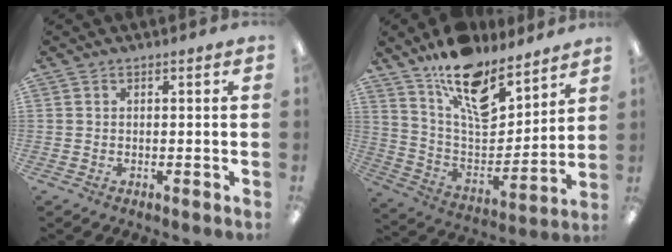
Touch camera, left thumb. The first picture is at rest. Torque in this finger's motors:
{"motor_torque": [1.75, 0.34, 1.24, -1.53, 0.39]}